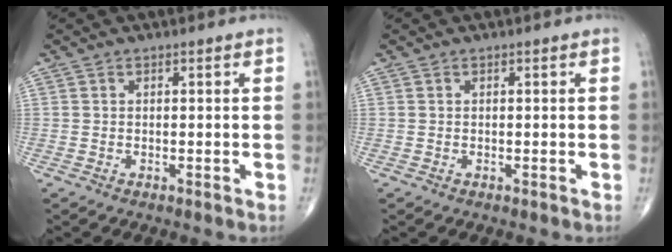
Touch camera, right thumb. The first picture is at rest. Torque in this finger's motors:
{"motor_torque": [0.03, 0.03, -0.05, 0.05, 0.00]}